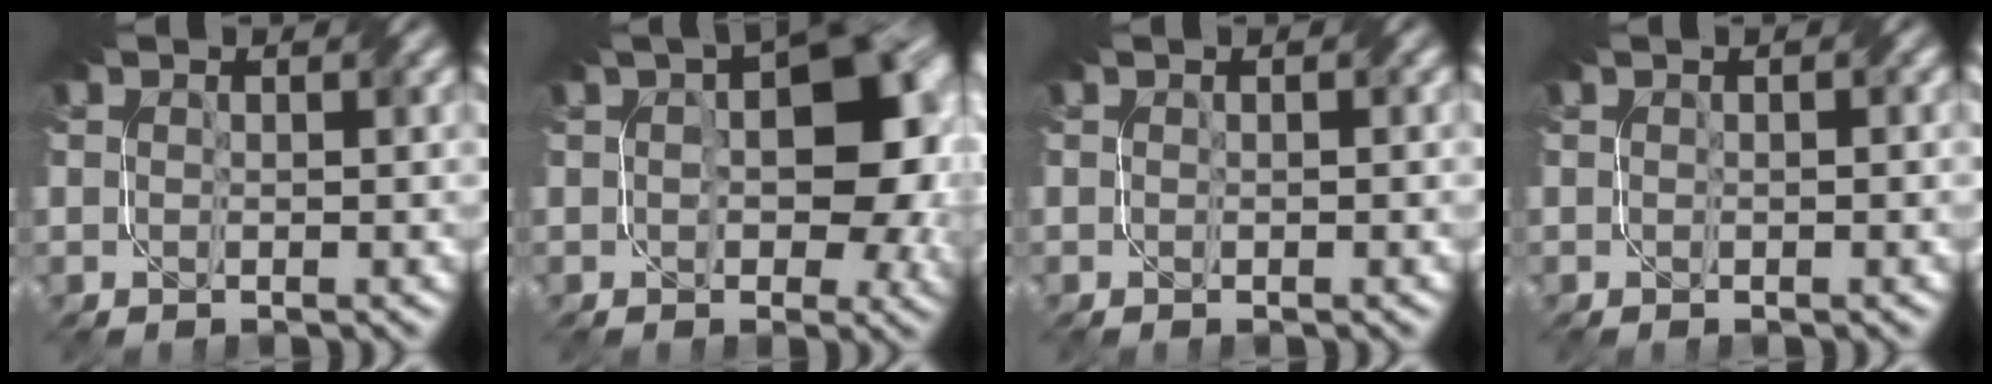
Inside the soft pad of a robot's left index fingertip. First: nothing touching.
{"total": 10.5, "force": [1.0, 6.0, 8.6], "torque": [-0.102, 0.012, 0.013]}
{"total": 0.9, "force": [0.0, 0.2, 0.8], "torque": [-0.014, -0.004, -0.005]}
{"total": 1.4, "force": [0.2, 0.5, 1.3], "torque": [-0.016, -0.004, -0.004]}